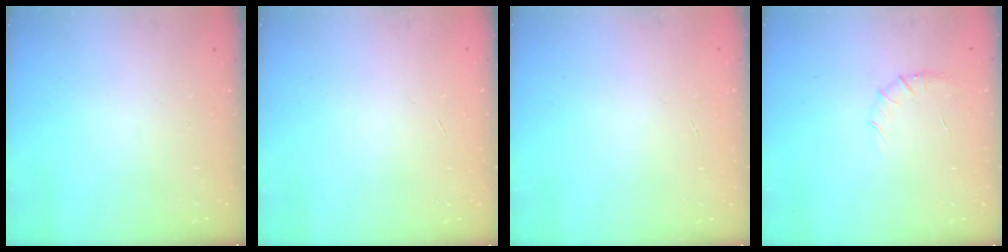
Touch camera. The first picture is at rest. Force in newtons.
{"total": 0.0}
{"total": 0.0}
{"total": 5.9, "press": 5.6, "slide": 1.8}